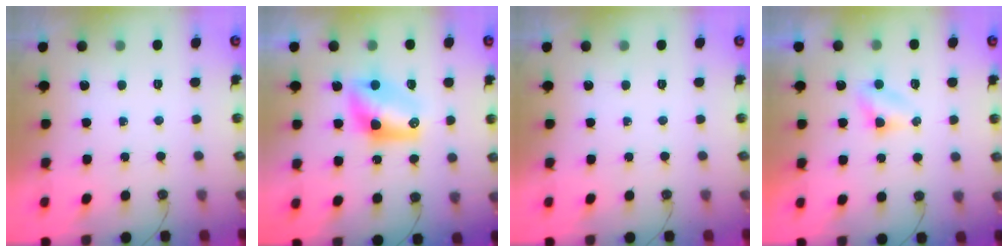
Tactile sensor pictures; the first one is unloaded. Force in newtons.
{"total": 8.5, "press": 8.5, "slide": 0.3}
{"total": 0.0}
{"total": 3.7, "press": 3.7, "slide": 0.6}